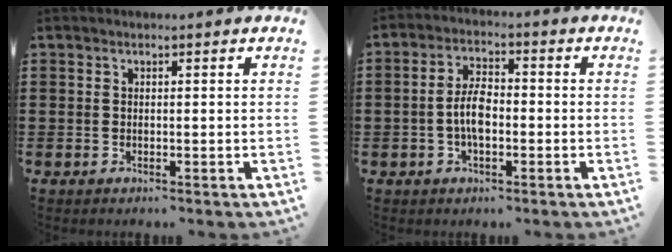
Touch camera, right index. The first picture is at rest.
{"total": 5.2, "force": [-1.1, 2.4, 4.5], "torque": [-0.110, -0.004, -0.027]}